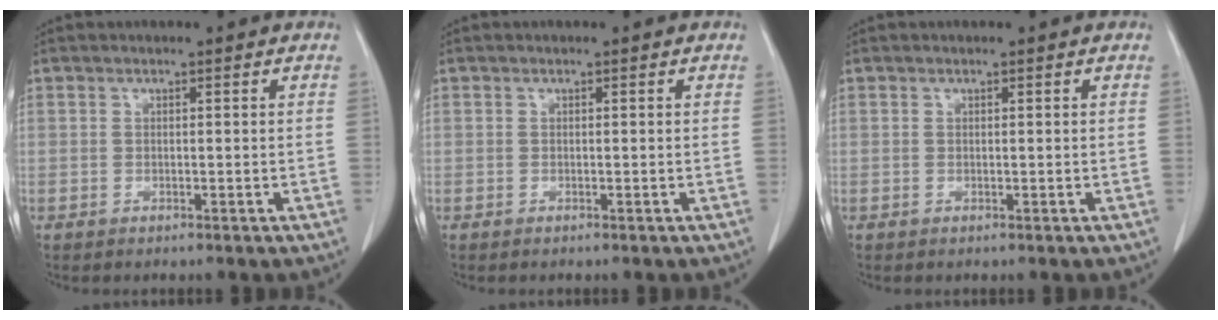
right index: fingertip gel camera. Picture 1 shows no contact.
{"total": 0.0}
{"total": 0.0}